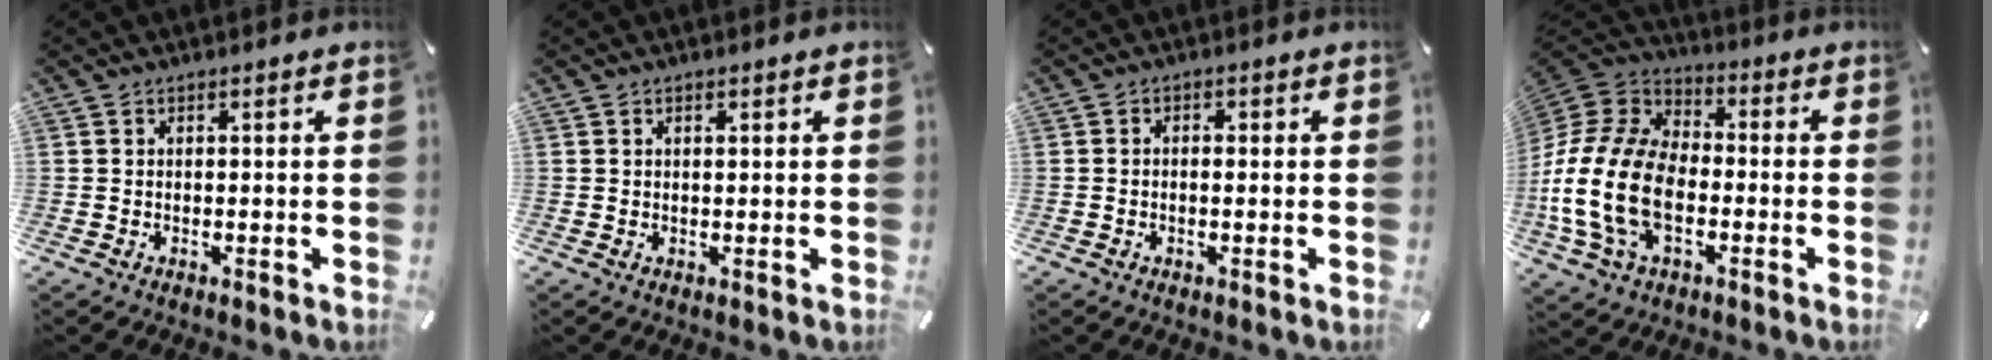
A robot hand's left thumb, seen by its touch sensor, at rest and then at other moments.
{"total": 0.9, "force": [0.3, 0.4, 0.7], "torque": [-0.015, 0.003, 0.004]}
{"total": 1.5, "force": [-0.5, 0.8, 1.1], "torque": [-0.021, 0.004, -0.011]}
{"total": 19.7, "force": [-5.7, 13.0, 13.6], "torque": [-0.298, 0.023, -0.100]}